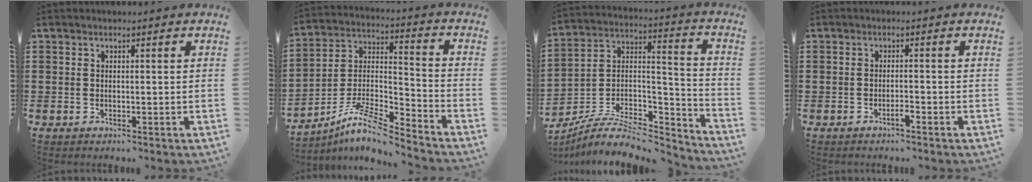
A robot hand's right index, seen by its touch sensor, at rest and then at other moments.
{"total": 9.1, "force": [-8.0, 1.2, 4.2], "torque": [-0.091, 0.010, -0.160]}
{"total": 7.6, "force": [-6.3, 2.9, 3.2], "torque": [-0.063, 0.005, -0.125]}
{"total": 1.3, "force": [-1.0, 0.0, 0.8], "torque": [-0.016, -0.004, -0.018]}